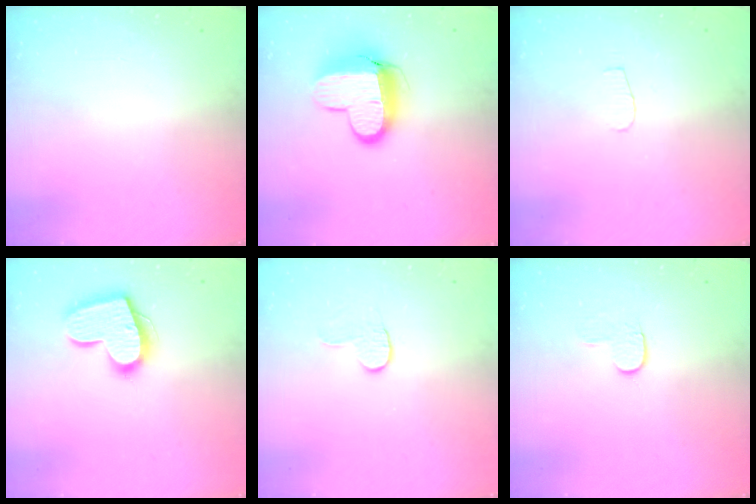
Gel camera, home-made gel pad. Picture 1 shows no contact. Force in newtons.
{"total": 12.6, "press": 12.6, "slide": 1.0}
{"total": 4.0, "press": 4.0, "slide": 0.4}
{"total": 16.4, "press": 16.4, "slide": 1.2}
{"total": 4.1, "press": 4.1, "slide": 0.4}
{"total": 3.8, "press": 3.8, "slide": 0.5}